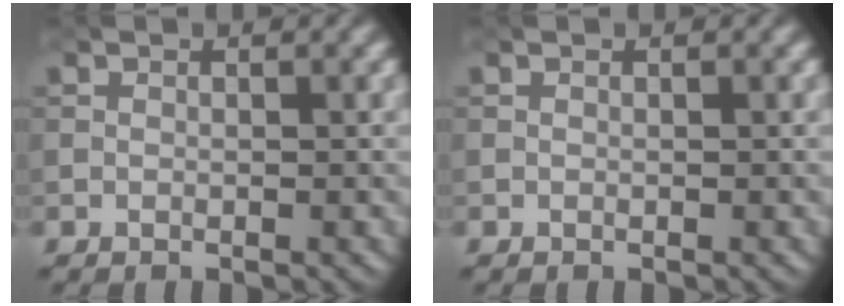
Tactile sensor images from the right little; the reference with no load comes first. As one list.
[{"total": 0.0}]